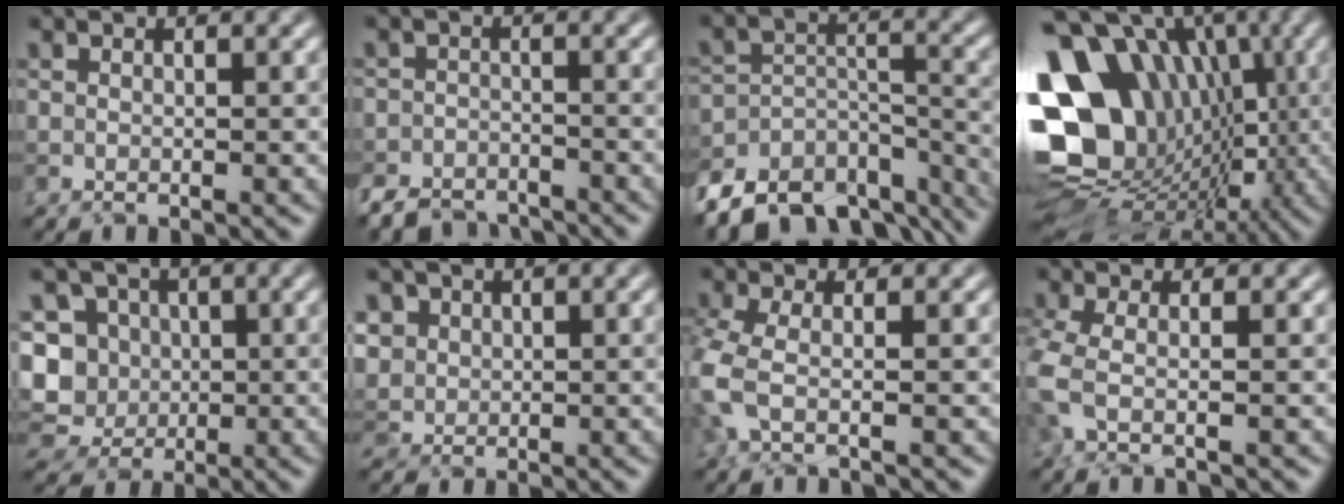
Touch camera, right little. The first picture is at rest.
{"total": 4.3, "force": [-4.0, 1.6, 0.3], "torque": [0.003, -0.003, -0.077]}
{"total": 10.5, "force": [-8.9, 4.6, 3.0], "torque": [-0.043, 0.012, -0.129]}
{"total": 17.5, "force": [2.3, 14.0, 10.2], "torque": [-0.180, 0.023, 0.051]}
{"total": 9.3, "force": [1.4, 8.7, 3.2], "torque": [-0.072, 0.033, 0.007]}
{"total": 3.3, "force": [2.1, 2.5, 0.3], "torque": [-0.023, 0.010, 0.050]}
{"total": 2.8, "force": [-0.9, 0.8, 2.5], "torque": [-0.066, -0.009, -0.025]}
{"total": 2.0, "force": [-0.5, 0.5, 1.9], "torque": [-0.052, -0.008, -0.018]}